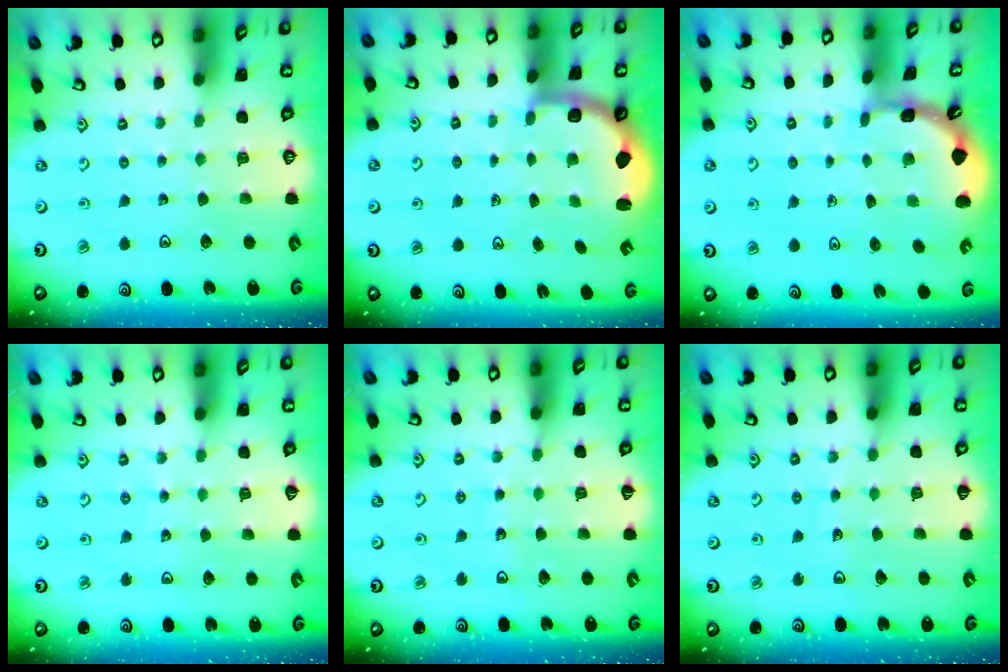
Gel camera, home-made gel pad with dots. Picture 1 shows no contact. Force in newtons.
{"total": 2.3, "press": 2.0, "slide": 1.2}
{"total": 1.7, "press": 1.7, "slide": 0.1}
{"total": 2.7, "press": 2.6, "slide": 0.3}
{"total": 3.8, "press": 3.8, "slide": 0.4}
{"total": 2.2, "press": 2.2, "slide": 0.2}